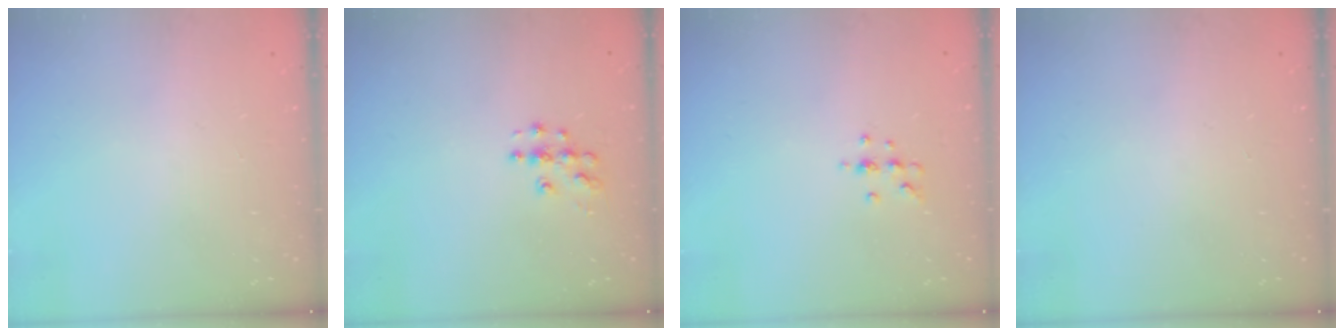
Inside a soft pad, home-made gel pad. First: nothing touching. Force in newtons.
{"total": 6.1, "press": 6.1, "slide": 0.3}
{"total": 5.4, "press": 5.2, "slide": 1.4}
{"total": 0.0}